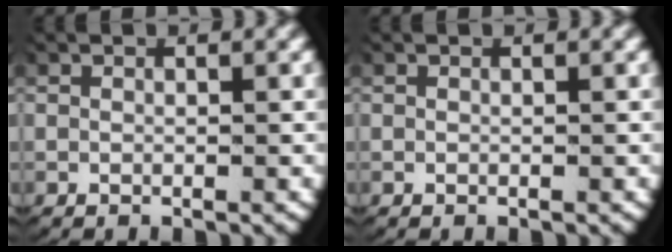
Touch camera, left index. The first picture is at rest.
{"total": 0.0}